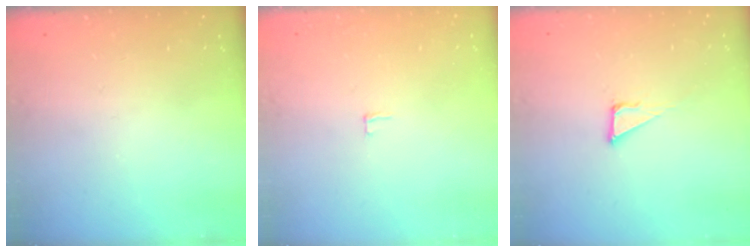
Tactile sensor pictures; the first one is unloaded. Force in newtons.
{"total": 2.0, "press": 2.0, "slide": 0.2}
{"total": 3.9, "press": 3.9, "slide": 0.2}